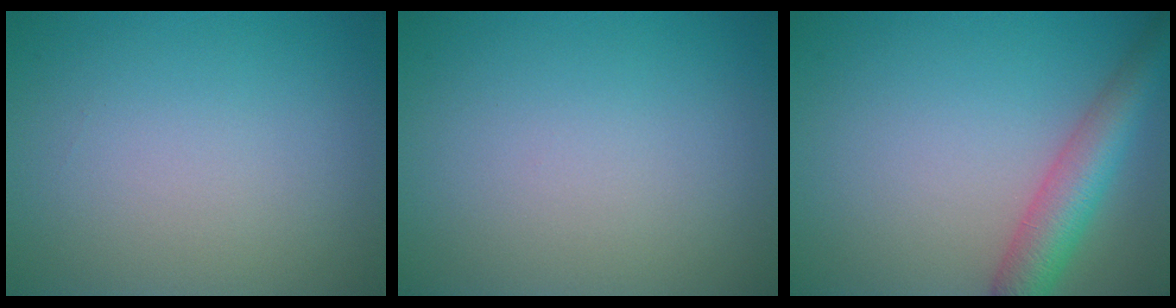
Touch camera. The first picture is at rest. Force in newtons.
{"total": 0.0}
{"total": 5.0, "press": 5.0, "slide": 0.2}